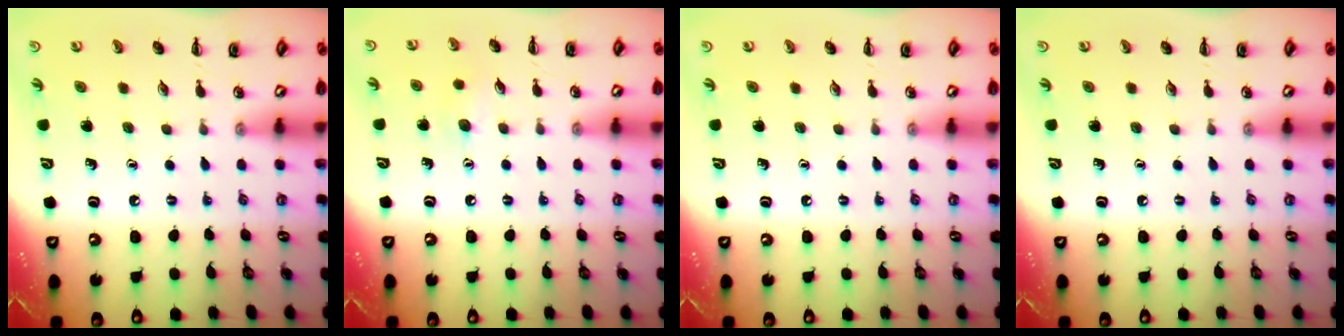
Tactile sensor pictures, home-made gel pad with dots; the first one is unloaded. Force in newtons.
{"total": 6.2, "press": 6.0, "slide": 1.6}
{"total": 0.0}
{"total": 0.0}